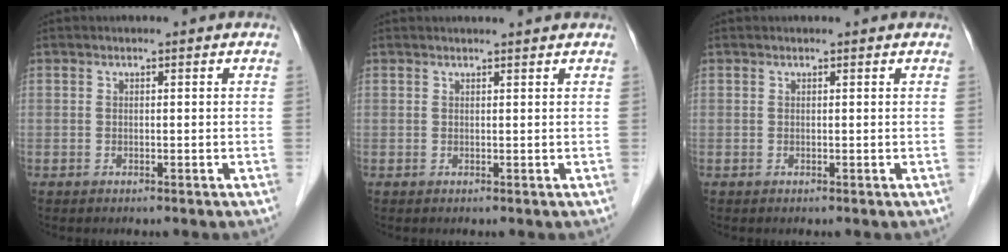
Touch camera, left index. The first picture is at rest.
{"total": 2.7, "force": [2.6, -0.2, 0.7], "torque": [-0.010, 0.012, 0.032]}
{"total": 0.8, "force": [0.8, 0.1, 0.1], "torque": [-0.007, 0.006, 0.009]}